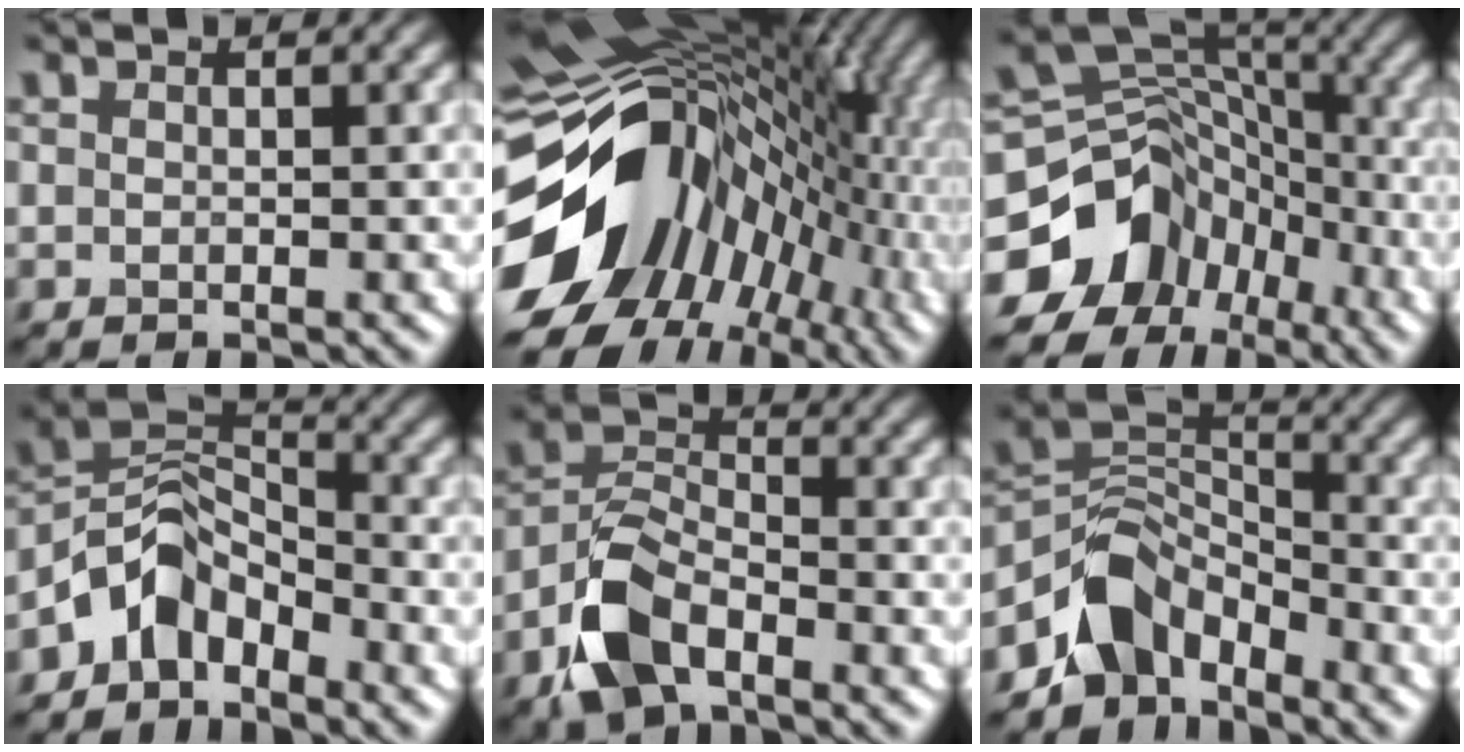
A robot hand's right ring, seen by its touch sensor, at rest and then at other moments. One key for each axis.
{"total": 18.8, "fx": -1.6, "fy": 13.9, "fz": 12.6, "tx": -0.194, "ty": -0.001, "tz": -0.019}
{"total": 11.3, "fx": -5.7, "fy": 8.9, "fz": 4.1, "tx": -0.084, "ty": 0.006, "tz": -0.096}
{"total": 5.1, "fx": -3.6, "fy": 2.8, "fz": 2.2, "tx": -0.029, "ty": 0.009, "tz": -0.081}
{"total": 6.6, "fx": -3.8, "fy": 3.5, "fz": 4.1, "tx": -0.083, "ty": 0.000, "tz": -0.085}
{"total": 5.4, "fx": -3.9, "fy": 3.3, "fz": 1.9, "tx": -0.021, "ty": 0.006, "tz": -0.080}